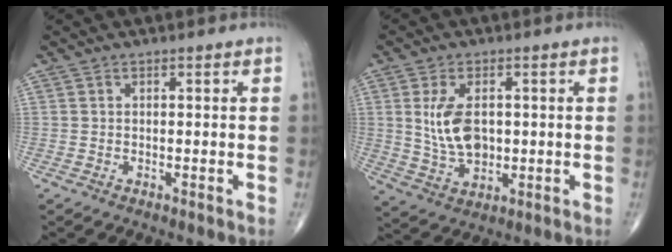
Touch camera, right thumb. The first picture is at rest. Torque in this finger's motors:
{"motor_torque": [-0.27, 0.66, 0.44, 0.72, 0.02]}